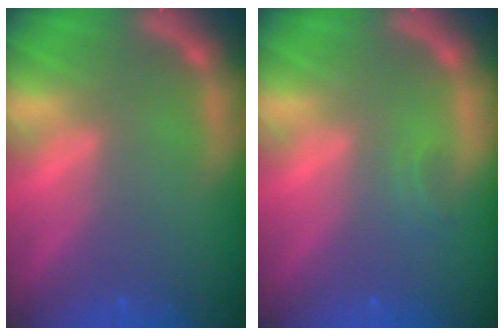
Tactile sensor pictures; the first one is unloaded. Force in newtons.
{"total": 0.9}